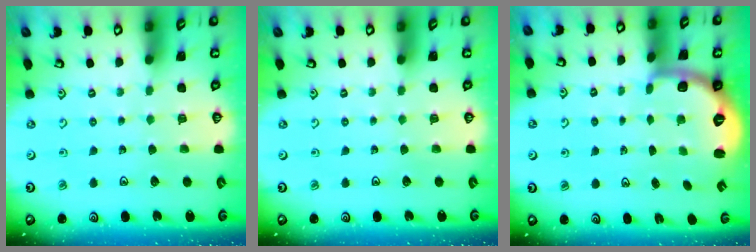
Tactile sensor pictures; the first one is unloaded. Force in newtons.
{"total": 0.0}
{"total": 2.5, "press": 2.0, "slide": 1.5}